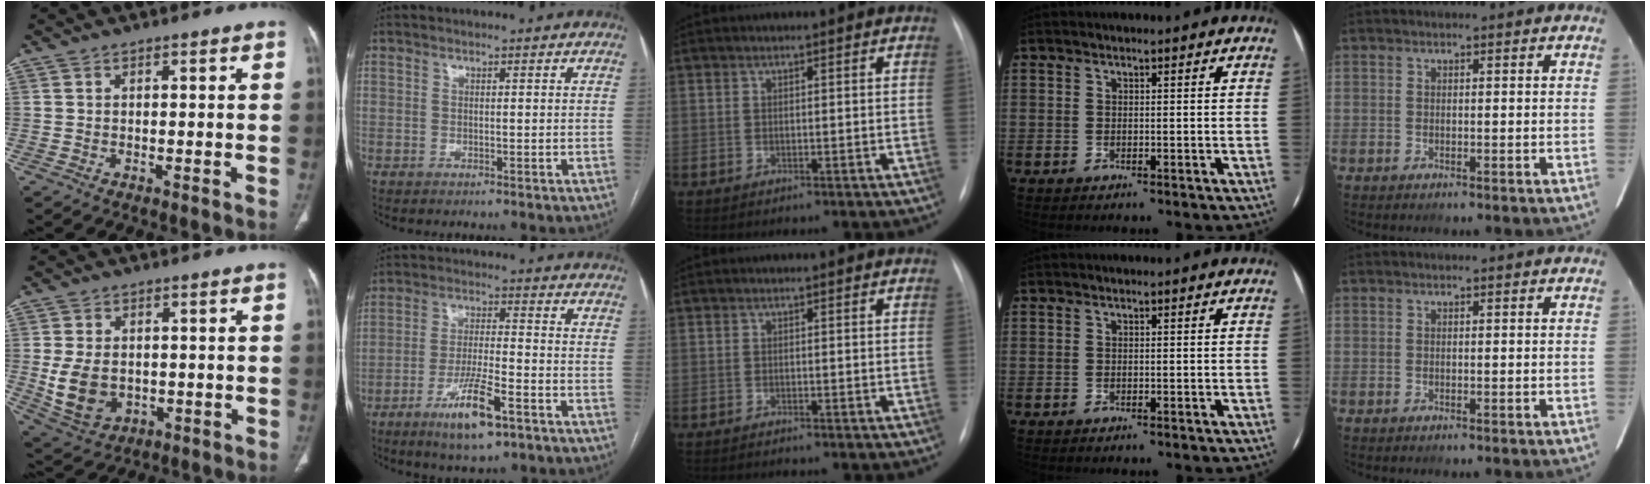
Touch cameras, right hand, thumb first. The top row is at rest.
{"thumb": {"total": 9.5, "force": [-0.7, 6.9, 6.5], "torque": [-0.115, -0.001, 0.008]}, "index": {"total": 9.8, "force": [-5.5, 1.5, 7.9], "torque": [-0.151, -0.013, -0.093]}, "middle": {"total": 1.1, "force": [-1.0, -0.1, 0.4], "torque": [-0.008, -0.002, -0.015]}}